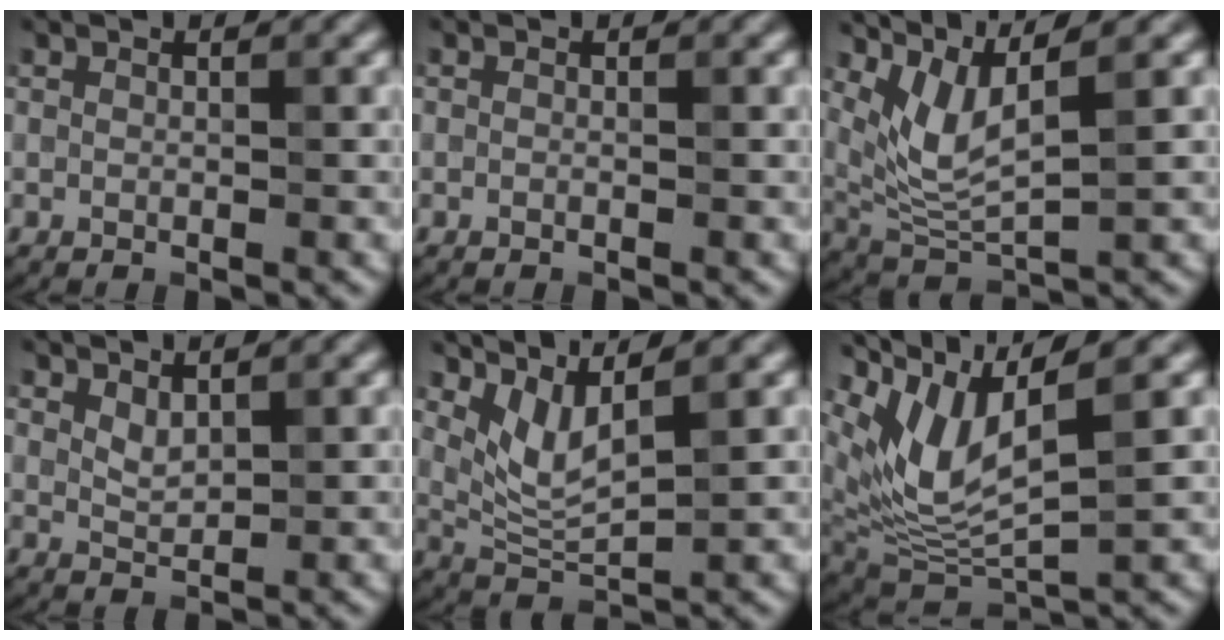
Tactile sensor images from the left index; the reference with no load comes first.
{"total": 0.0}
{"total": 4.8, "force": [2.5, 1.2, 3.9], "torque": [-0.093, -0.009, 0.061]}
{"total": 1.6, "force": [1.0, 0.6, 1.0], "torque": [-0.022, -0.004, 0.026]}
{"total": 3.8, "force": [2.3, 1.0, 2.8], "torque": [-0.071, -0.014, 0.054]}
{"total": 7.6, "force": [3.7, 2.3, 6.2], "torque": [-0.137, -0.010, 0.076]}